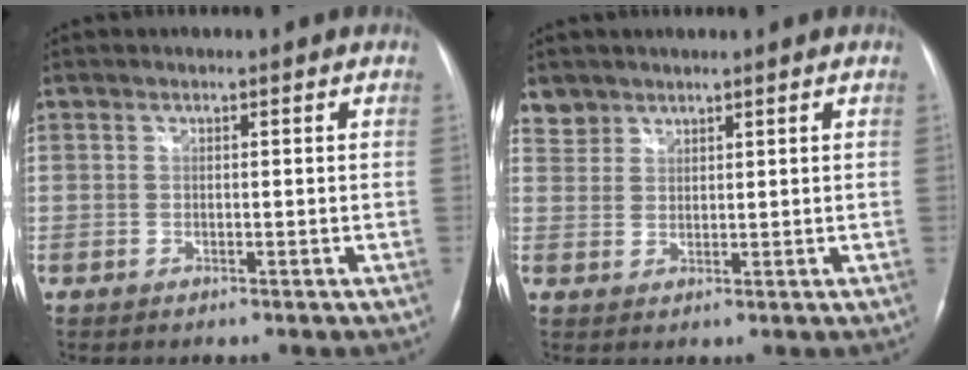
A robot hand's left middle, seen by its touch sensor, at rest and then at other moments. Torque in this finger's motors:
{"motor_torque": [0.33, -0.32, 0.08, 0.00]}